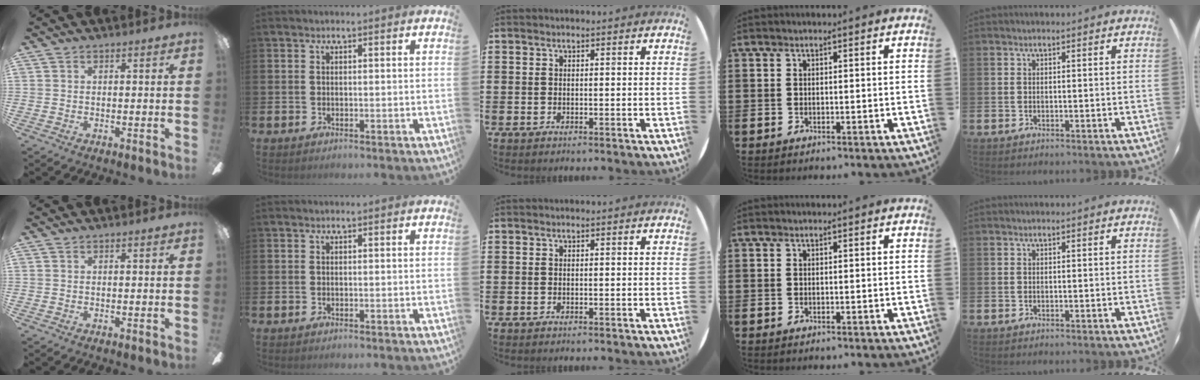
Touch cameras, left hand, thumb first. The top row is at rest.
{}